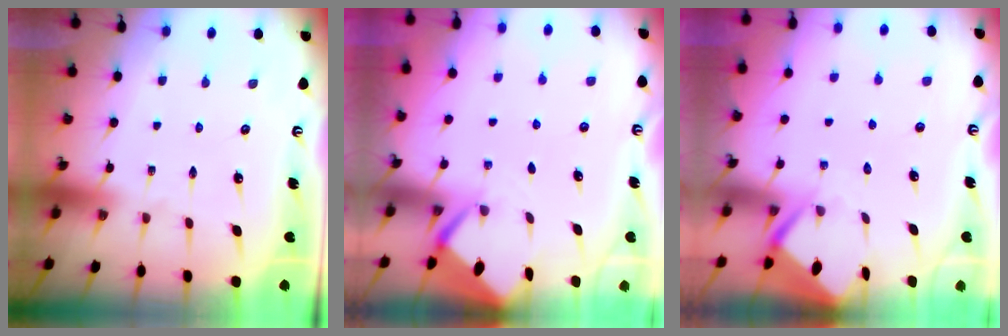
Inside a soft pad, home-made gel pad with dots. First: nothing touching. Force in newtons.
{"total": 2.5, "press": 2.5, "slide": 0.0}
{"total": 3.5, "press": 3.4, "slide": 0.3}